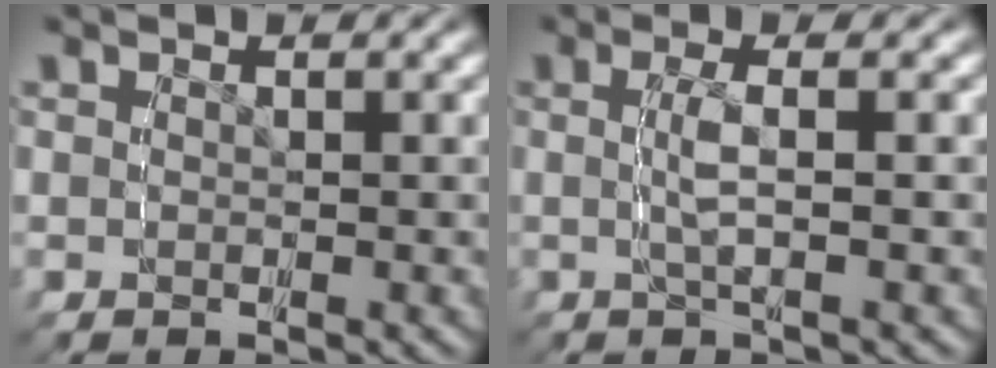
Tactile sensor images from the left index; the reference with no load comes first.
{"total": 2.2, "force": [0.3, -0.3, 2.2], "torque": [-0.044, 0.004, 0.005]}